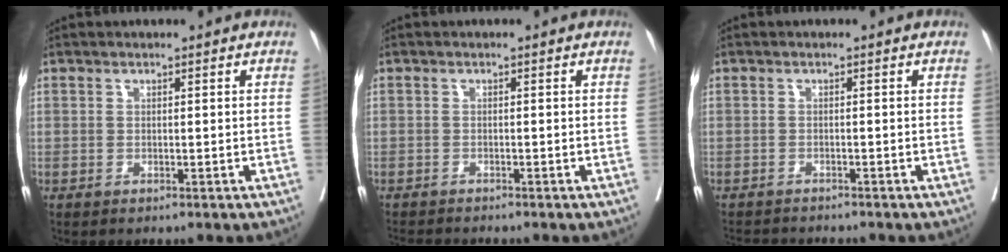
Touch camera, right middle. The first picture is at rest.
{"total": 3.1, "force": [-3.0, -0.4, 0.7], "torque": [-0.005, -0.013, -0.051]}
{"total": 4.6, "force": [-4.5, 0.2, 1.1], "torque": [-0.009, -0.010, -0.071]}